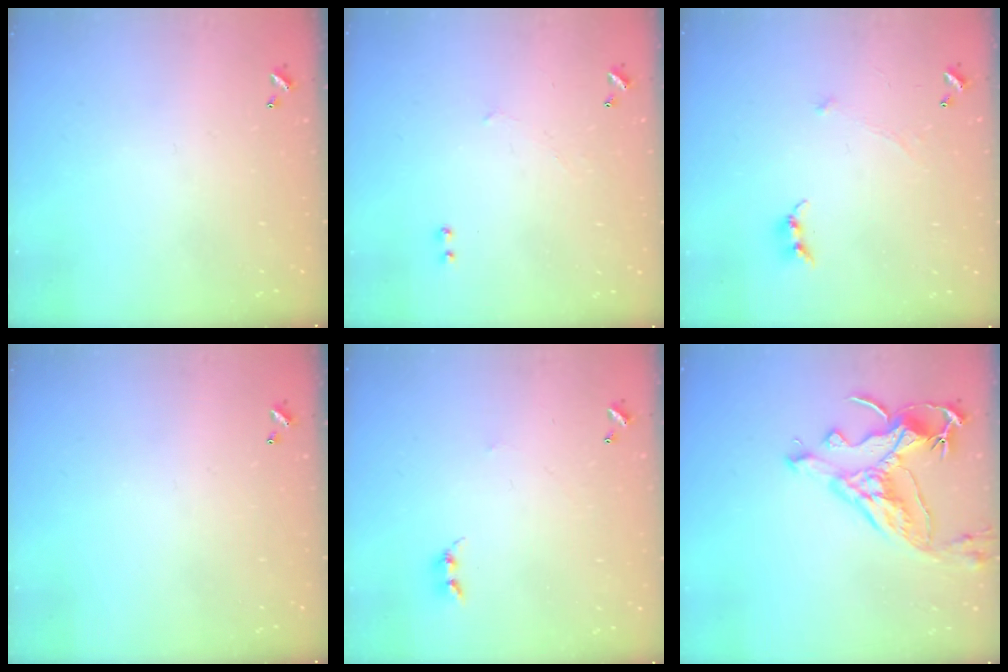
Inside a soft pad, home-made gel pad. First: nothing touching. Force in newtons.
{"total": 1.4, "press": 1.3, "slide": 0.5}
{"total": 0.8, "press": 0.6, "slide": 0.5}
{"total": 0.0}
{"total": 2.9, "press": 2.9, "slide": 0.3}
{"total": 9.1, "press": 9.0, "slide": 1.6}